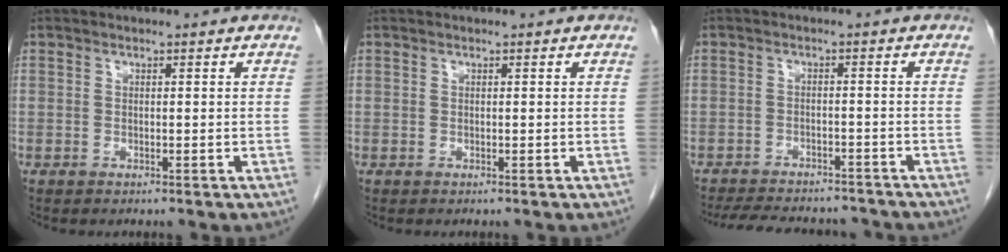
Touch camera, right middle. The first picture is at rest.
{"total": 0.0}
{"total": 14.2, "force": [-12.8, 4.0, 4.8], "torque": [-0.102, -0.002, -0.168]}